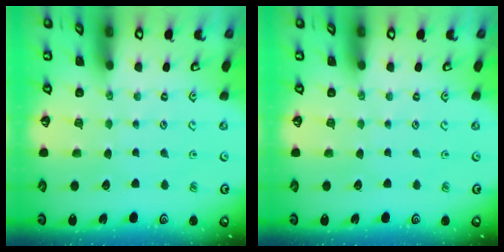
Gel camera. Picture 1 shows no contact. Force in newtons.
{"total": 0.0}